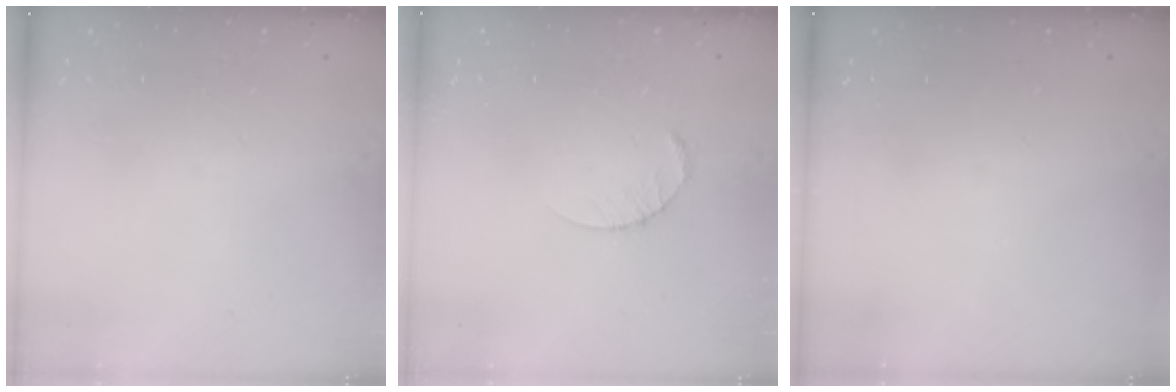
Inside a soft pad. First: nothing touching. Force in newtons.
{"total": 2.6, "press": 2.6, "slide": 0.4}
{"total": 0.0}